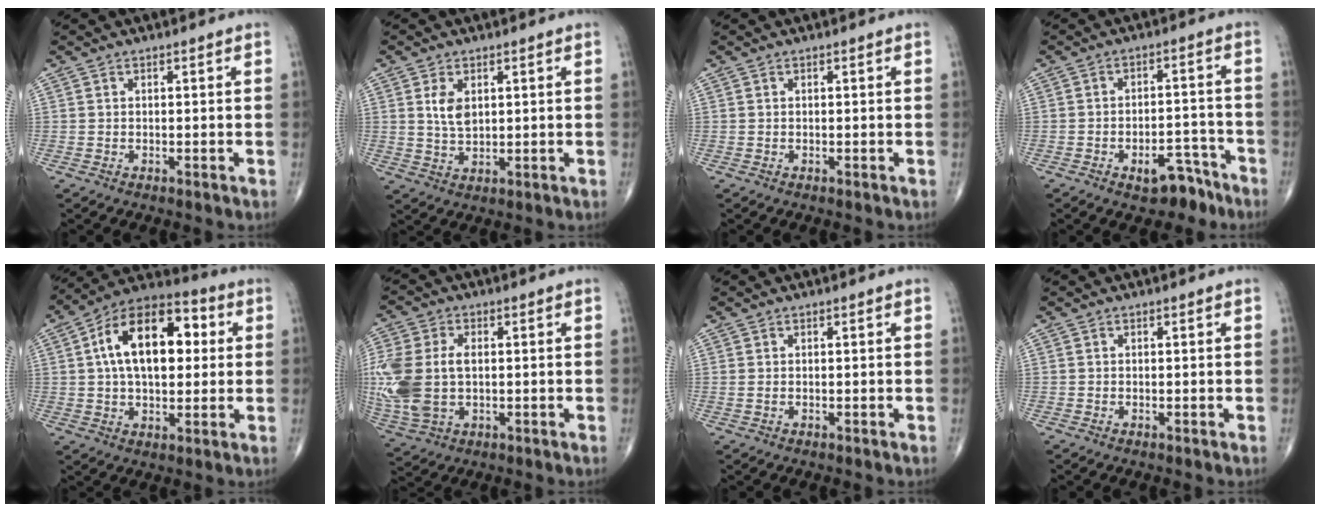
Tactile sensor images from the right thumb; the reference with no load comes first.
{"total": 4.7, "force": [1.4, 2.7, 3.6], "torque": [-0.063, -0.009, 0.033]}
{"total": 0.0}
{"total": 7.2, "force": [-4.7, 3.8, 3.9], "torque": [-0.031, 0.044, -0.063]}
{"total": 18.6, "force": [3.5, 10.5, 14.9], "torque": [-0.220, 0.024, 0.049]}
{"total": 16.0, "force": [0.0, 10.4, 12.2], "torque": [-0.320, -0.002, 0.012]}
{"total": 0.6, "force": [0.1, 0.3, 0.5], "torque": [-0.017, 0.004, 0.005]}
{"total": 0.0}